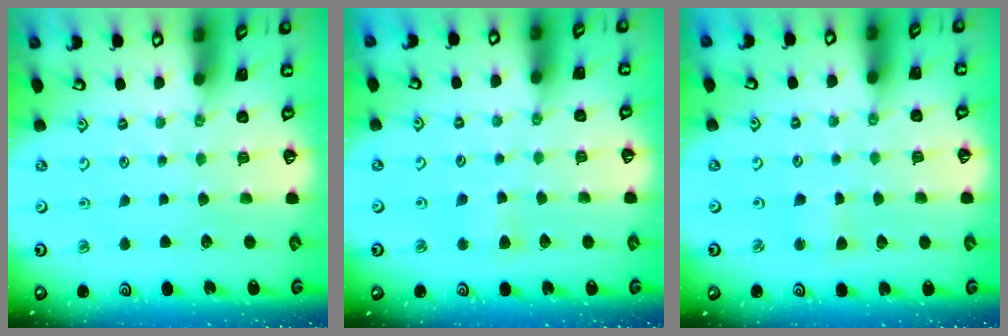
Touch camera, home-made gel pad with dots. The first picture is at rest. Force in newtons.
{"total": 2.8, "press": 2.8, "slide": 0.5}
{"total": 2.5, "press": 2.5, "slide": 0.3}